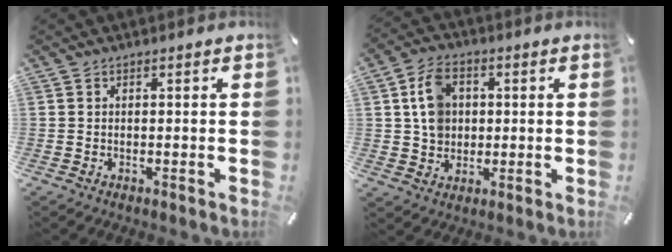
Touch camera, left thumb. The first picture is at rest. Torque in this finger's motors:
{"motor_torque": [0.30, 0.05, 0.28, 0.49, 0.14]}